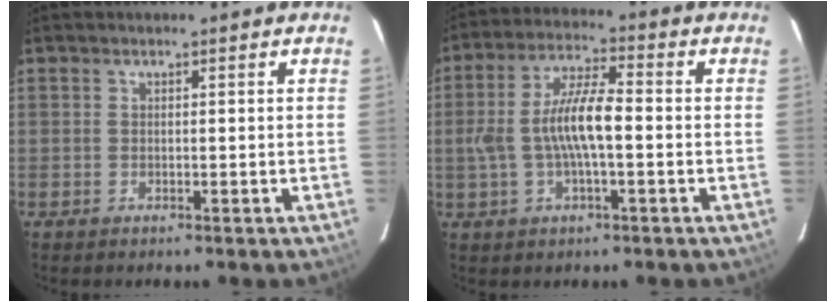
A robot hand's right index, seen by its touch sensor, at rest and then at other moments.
{"total": 10.4, "force": [-1.0, 2.9, 10.0], "torque": [-0.199, 0.009, -0.017]}